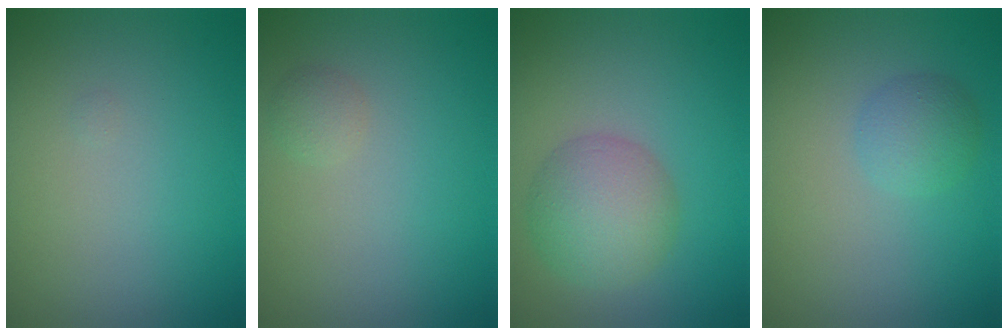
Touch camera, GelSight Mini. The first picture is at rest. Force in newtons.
{"total": 1.0, "press": 1.0, "slide": 0.1}
{"total": 5.0, "press": 5.0, "slide": 0.3}
{"total": 2.0, "press": 2.0, "slide": 0.1}